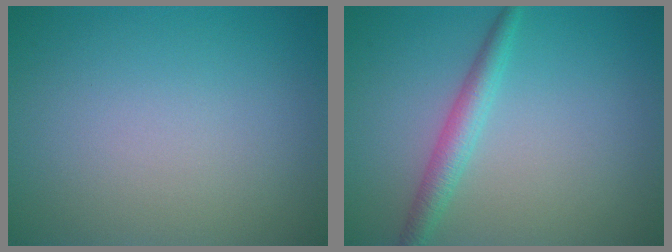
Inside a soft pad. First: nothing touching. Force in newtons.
{"total": 2.5, "press": 2.5, "slide": 0.0}